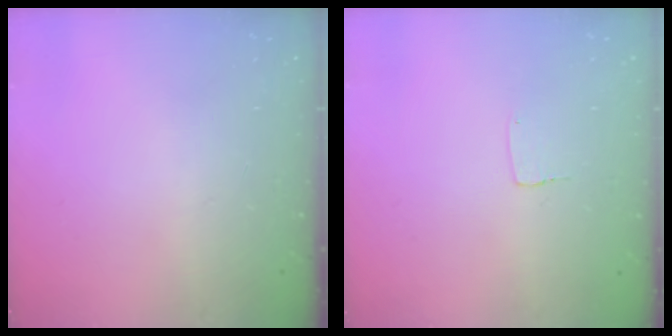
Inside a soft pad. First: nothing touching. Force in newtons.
{"total": 3.3, "press": 3.3, "slide": 0.1}